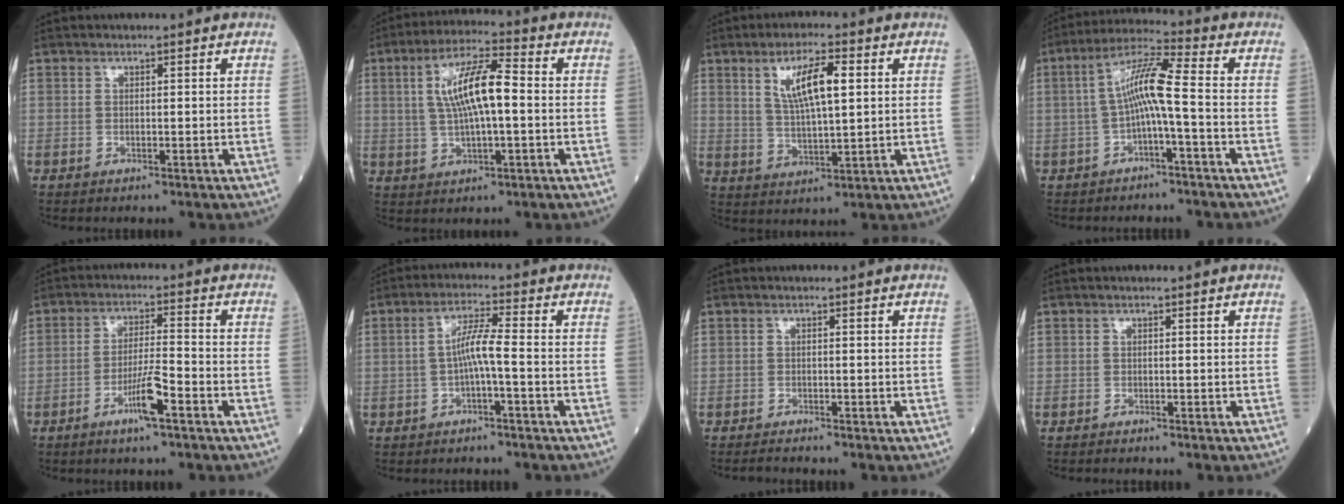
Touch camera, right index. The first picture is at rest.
{"total": 9.9, "force": [0.9, 2.0, 9.6], "torque": [-0.185, 0.018, 0.016]}
{"total": 8.2, "force": [2.8, 1.5, 7.5], "torque": [-0.140, 0.004, 0.055]}
{"total": 7.6, "force": [-1.0, 0.1, 7.6], "torque": [-0.142, 0.028, -0.019]}
{"total": 6.1, "force": [-3.3, 0.0, 5.1], "torque": [-0.098, -0.004, -0.062]}
{"total": 4.5, "force": [-1.0, -0.1, 4.4], "torque": [-0.082, 0.013, -0.017]}
{"total": 1.4, "force": [-1.4, -0.2, 0.2], "torque": [-0.009, -0.007, -0.025]}
{"total": 0.6, "force": [-0.6, -0.1, 0.0], "torque": [-0.005, -0.003, -0.010]}